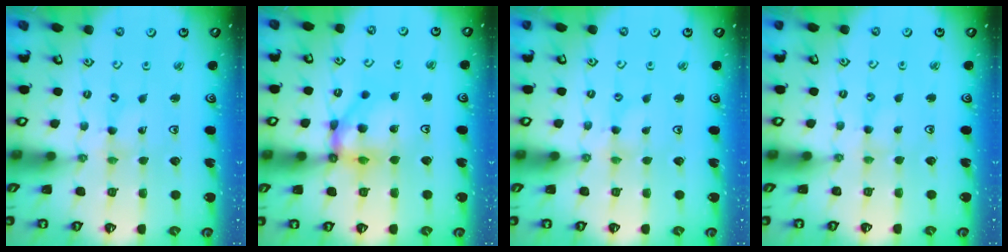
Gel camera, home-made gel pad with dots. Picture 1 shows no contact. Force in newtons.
{"total": 12.7, "press": 12.6, "slide": 1.4}
{"total": 0.8, "press": 0.7, "slide": 0.3}
{"total": 0.9, "press": 0.8, "slide": 0.2}